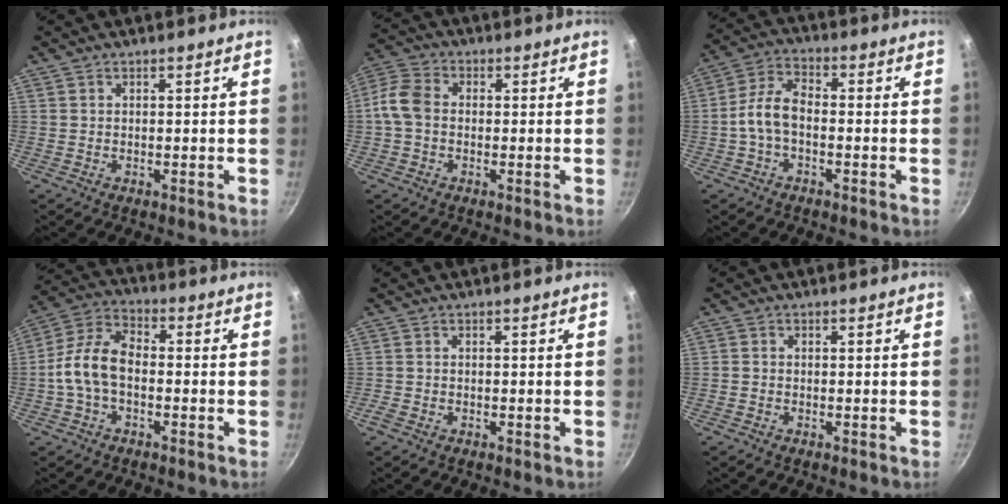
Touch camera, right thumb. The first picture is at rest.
{"total": 6.9, "force": [-0.6, 5.2, 4.6], "torque": [-0.086, 0.021, -0.030]}
{"total": 7.1, "force": [-1.8, 4.0, 5.6], "torque": [-0.110, 0.034, -0.044]}
{"total": 10.1, "force": [-1.7, 6.1, 7.8], "torque": [-0.142, 0.040, -0.048]}
{"total": 1.0, "force": [-0.5, 0.6, 0.5], "torque": [-0.012, 0.000, -0.014]}
{"total": 0.7, "force": [-0.4, 0.5, 0.2], "torque": [-0.006, 0.002, -0.011]}